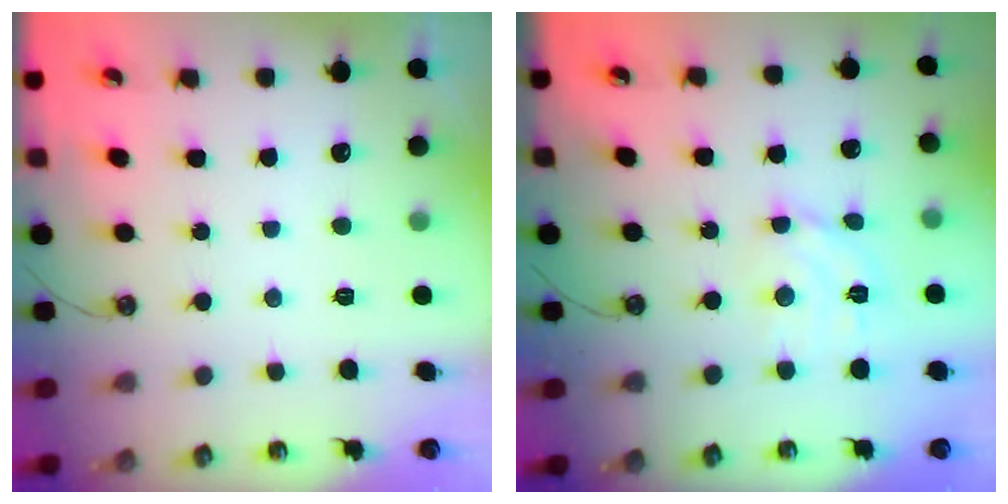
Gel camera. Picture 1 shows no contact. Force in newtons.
{"total": 7.5, "press": 7.5, "slide": 0.8}